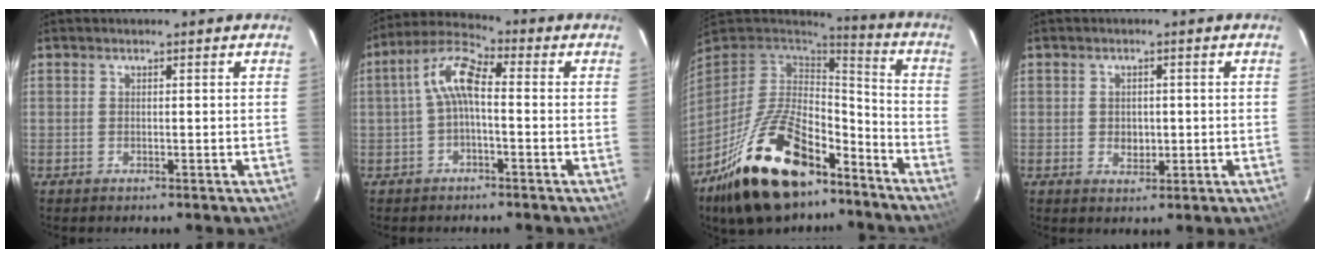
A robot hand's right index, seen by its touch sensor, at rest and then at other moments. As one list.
[{"total": 7.3, "force": [-0.5, 2.7, 6.8], "torque": [-0.148, 0.027, -0.014]}, {"total": 25.5, "force": [-16.1, 11.9, 15.8], "torque": [-0.312, -0.004, -0.253]}, {"total": 3.0, "force": [-0.3, 2.4, 1.7], "torque": [-0.027, 0.001, -0.002]}]